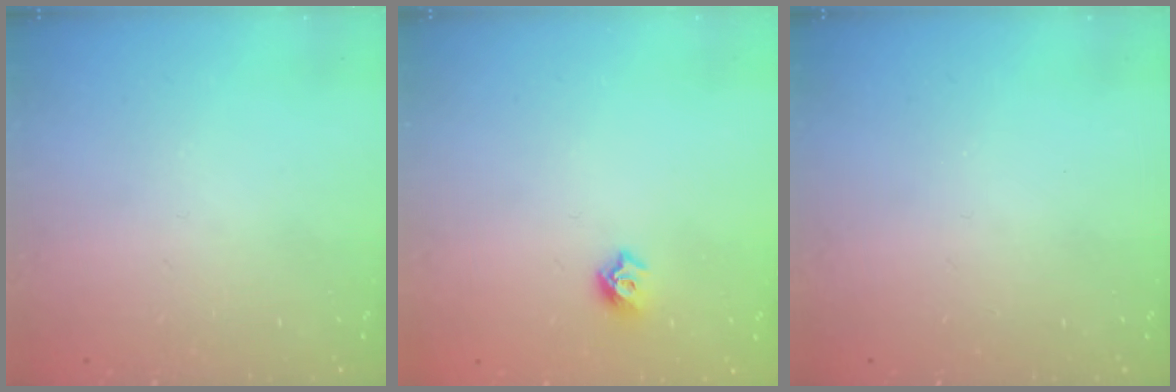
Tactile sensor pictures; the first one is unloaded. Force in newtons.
{"total": 5.4, "press": 5.3, "slide": 1.0}
{"total": 0.0}